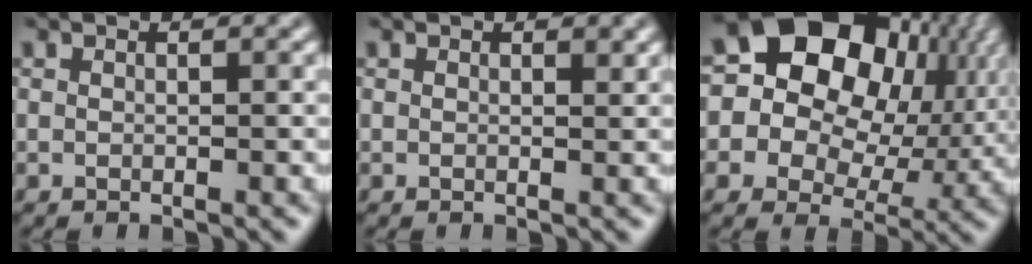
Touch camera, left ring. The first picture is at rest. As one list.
[{"total": 0.7, "force": [0.5, 0.2, 0.4], "torque": [-0.004, -0.001, 0.007]}, {"total": 20.0, "force": [5.8, 15.4, 11.2], "torque": [-0.215, 0.054, 0.085]}]